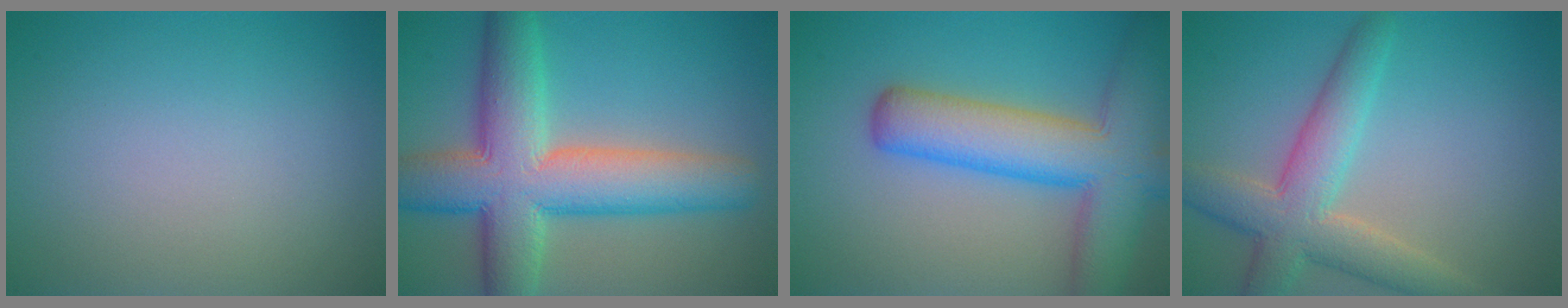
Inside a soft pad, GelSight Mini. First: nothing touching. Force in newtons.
{"total": 10.8, "press": 10.8, "slide": 0.6}
{"total": 9.4, "press": 9.4, "slide": 0.5}
{"total": 6.0, "press": 6.0, "slide": 0.4}